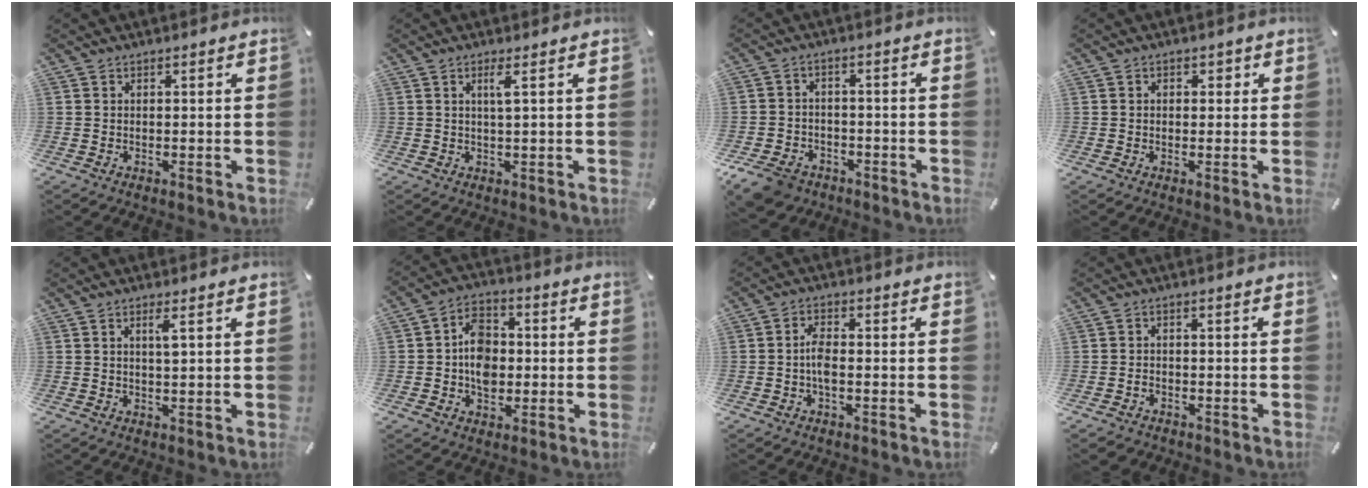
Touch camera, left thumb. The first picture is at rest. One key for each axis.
{"total": 2.8, "fx": 0.9, "fy": 0.0, "fz": 2.7, "tx": -0.055, "ty": -0.001, "tz": 0.013}
{"total": 7.2, "fx": -5.2, "fy": 4.4, "fz": 2.3, "tx": -0.057, "ty": 0.023, "tz": -0.100}
{"total": 1.6, "fx": 0.0, "fy": 1.5, "fz": 0.7, "tx": -0.009, "ty": 0.005, "tz": -0.006}
{"total": 2.5, "fx": 0.8, "fy": 0.2, "fz": 2.4, "tx": -0.041, "ty": -0.003, "tz": 0.009}
{"total": 9.2, "fx": -1.0, "fy": 7.4, "fz": 5.4, "tx": -0.098, "ty": 0.017, "tz": -0.014}
{"total": 4.1, "fx": -0.9, "fy": 1.7, "fz": 3.7, "tx": -0.072, "ty": 0.005, "tz": -0.018}
{"total": 2.2, "fx": -1.3, "fy": 1.5, "fz": 0.8, "tx": -0.016, "ty": 0.007, "tz": -0.027}